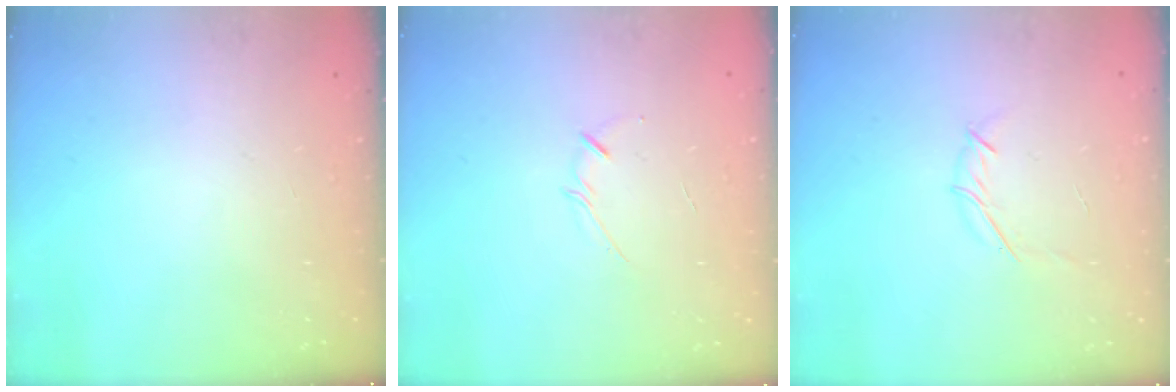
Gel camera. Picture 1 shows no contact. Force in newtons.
{"total": 2.5, "press": 2.4, "slide": 0.5}
{"total": 3.8, "press": 3.7, "slide": 0.8}